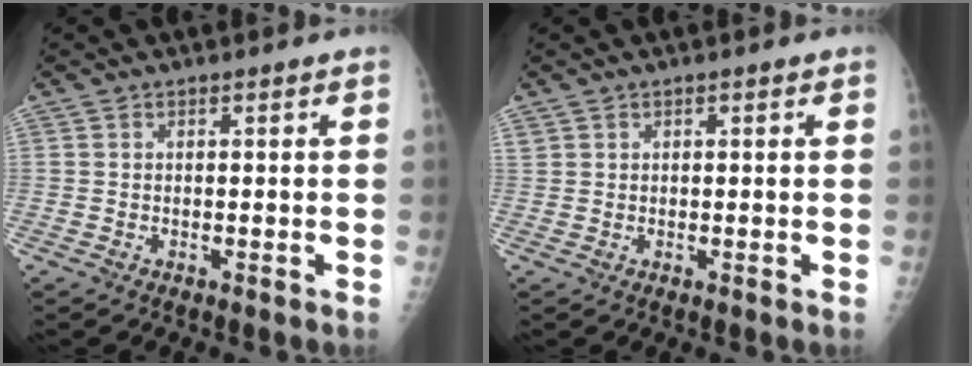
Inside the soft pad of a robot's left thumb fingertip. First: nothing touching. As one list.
[{"total": 0.7, "force": [0.4, 0.5, 0.1], "torque": [0.006, -0.002, 0.007]}]